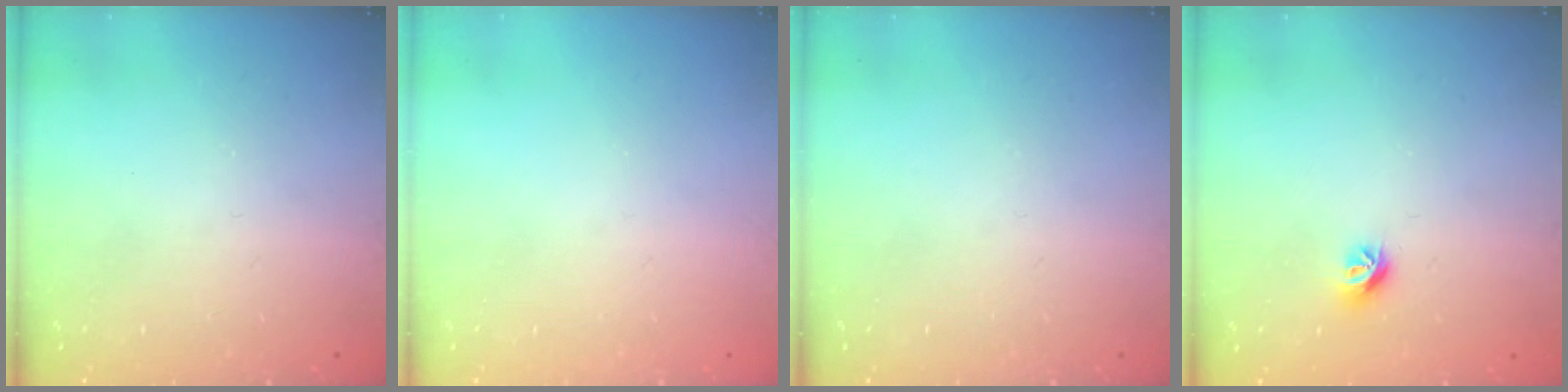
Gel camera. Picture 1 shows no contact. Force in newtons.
{"total": 0.0}
{"total": 0.0}
{"total": 6.5, "press": 6.5, "slide": 0.7}